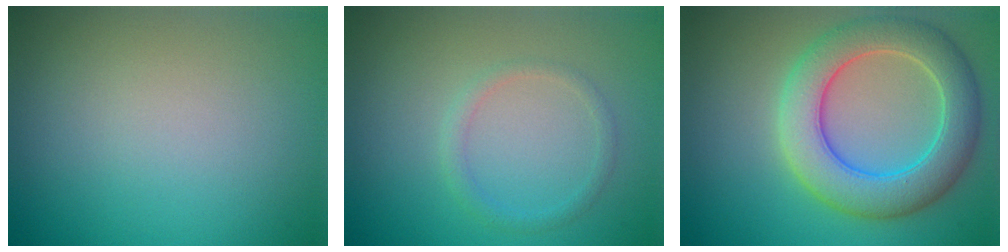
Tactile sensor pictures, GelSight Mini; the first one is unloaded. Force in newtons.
{"total": 1.3, "press": 1.3, "slide": 0.1}
{"total": 6.9, "press": 6.9, "slide": 0.5}